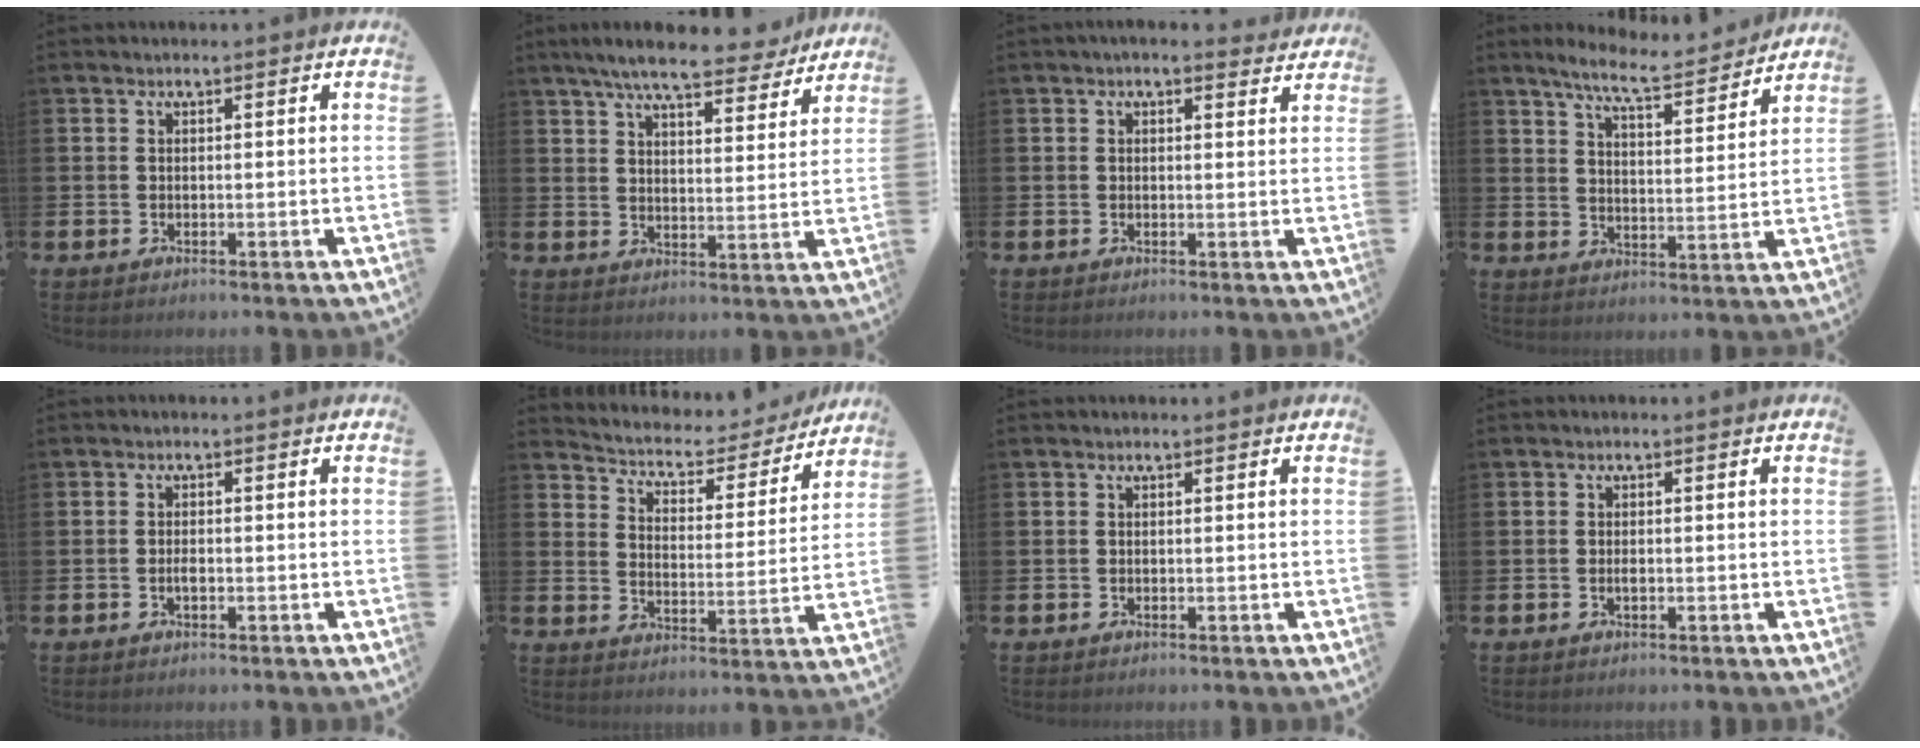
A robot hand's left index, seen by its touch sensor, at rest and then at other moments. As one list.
[{"total": 8.2, "force": [7.4, 1.5, 3.3], "torque": [-0.072, -0.036, 0.127]}, {"total": 1.9, "force": [1.8, 0.5, 0.4], "torque": [-0.004, -0.005, 0.031]}, {"total": 7.6, "force": [7.0, 0.6, 2.9], "torque": [-0.079, -0.039, 0.122]}, {"total": 1.2, "force": [-0.3, 0.5, 1.1], "torque": [-0.015, -0.002, -0.008]}, {"total": 4.7, "force": [4.2, 1.7, 0.9], "torque": [-0.051, -0.034, 0.066]}, {"total": 0.0}, {"total": 0.7, "force": [-0.1, 0.3, 0.6], "torque": [-0.017, 0.001, -0.003]}]